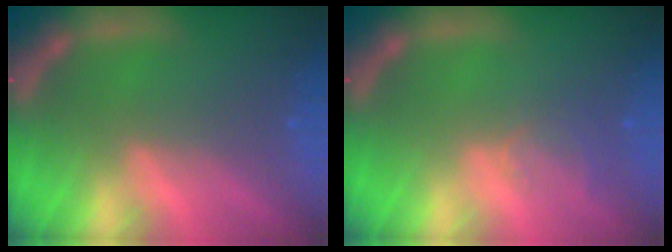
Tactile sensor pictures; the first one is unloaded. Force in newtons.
{"total": 2.0}